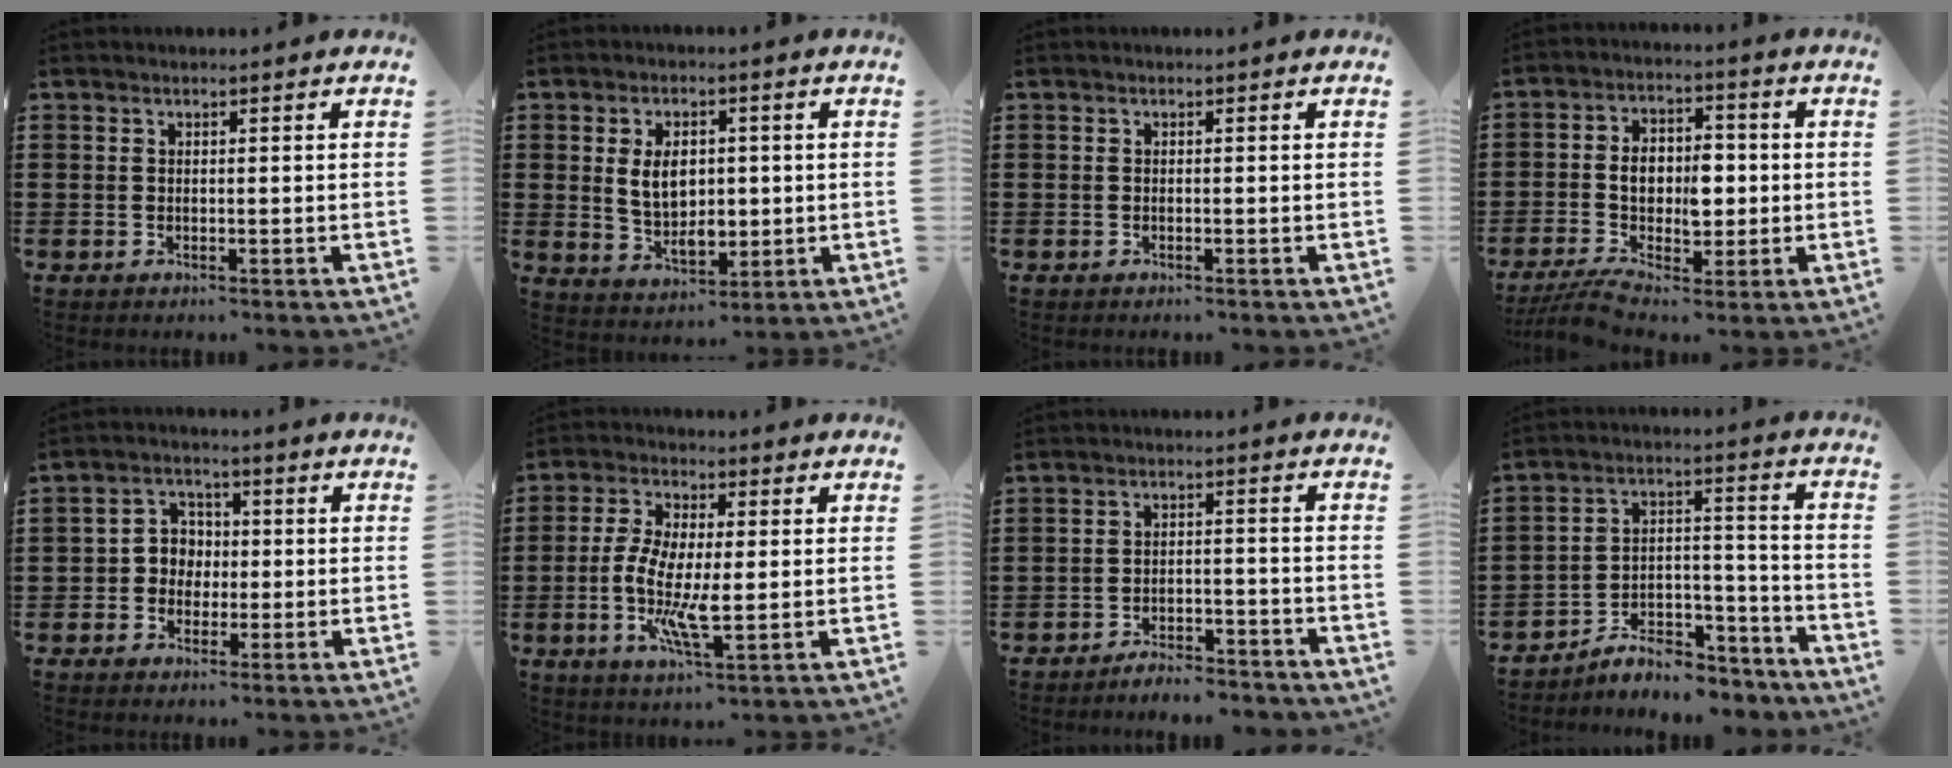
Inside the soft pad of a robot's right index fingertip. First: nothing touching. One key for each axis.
{"total": 6.4, "fx": 0.7, "fy": 4.2, "fz": 4.7, "tx": -0.076, "ty": 0.006, "tz": 0.007}
{"total": 0.0}
{"total": 8.6, "fx": -0.7, "fy": 5.5, "fz": 6.5, "tx": -0.113, "ty": 0.010, "tz": -0.015}
{"total": 4.3, "fx": -0.5, "fy": 4.1, "fz": 1.4, "tx": -0.041, "ty": 0.014, "tz": -0.012}
{"total": 8.7, "fx": -1.1, "fy": 3.2, "fz": 8.0, "tx": -0.170, "ty": -0.005, "tz": -0.023}
{"total": 3.8, "fx": -3.8, "fy": 0.4, "fz": 0.5, "tx": -0.012, "ty": 0.007, "tz": -0.078}
{"total": 7.0, "fx": -6.4, "fy": 2.3, "fz": 1.8, "tx": -0.029, "ty": 0.020, "tz": -0.122}